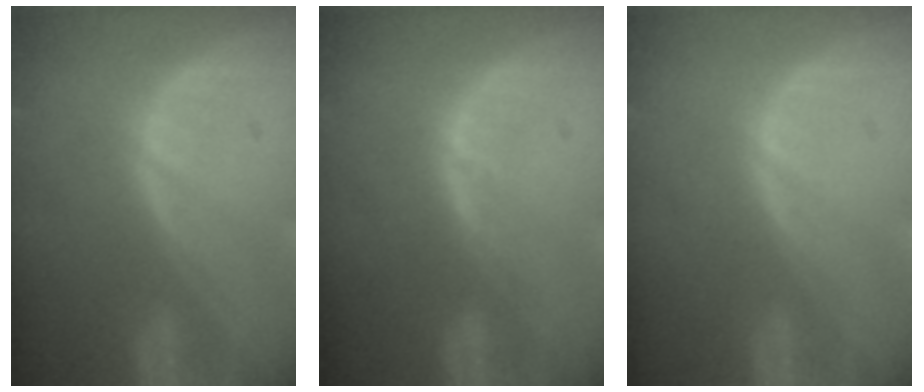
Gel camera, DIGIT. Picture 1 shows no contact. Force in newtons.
{"total": 1.7, "press": 1.7, "slide": 0.1}
{"total": 0.0}